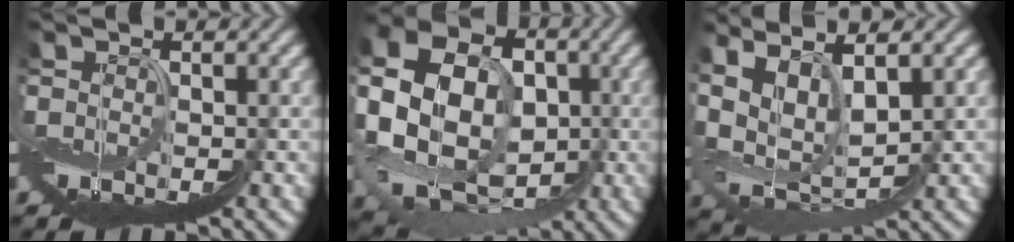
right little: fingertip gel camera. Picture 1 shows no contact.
{"total": 9.9, "force": [-0.9, 8.0, 5.7], "torque": [-0.133, 0.018, -0.013]}
{"total": 5.1, "force": [2.8, 1.5, 4.0], "torque": [-0.099, 0.018, 0.051]}